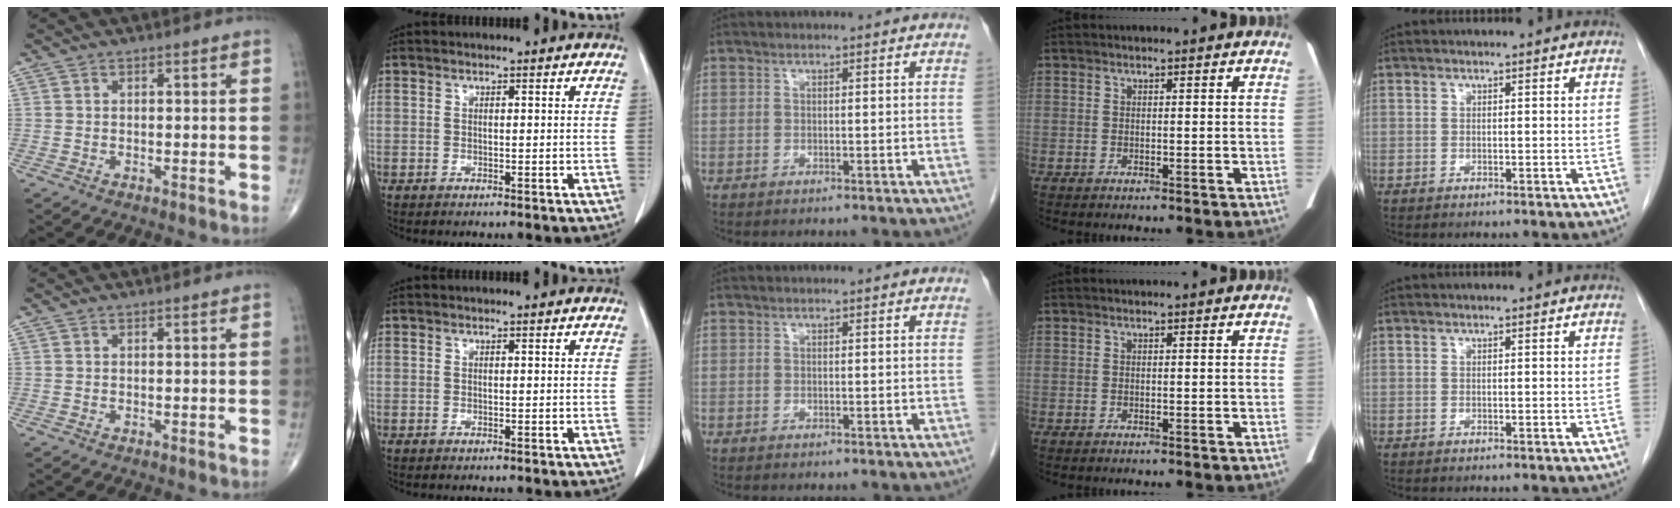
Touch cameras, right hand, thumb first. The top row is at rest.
{}